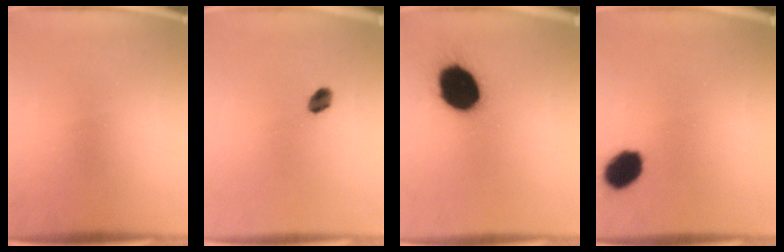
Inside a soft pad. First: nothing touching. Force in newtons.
{"total": 3.5}
{"total": 18.1}
{"total": 8.4}